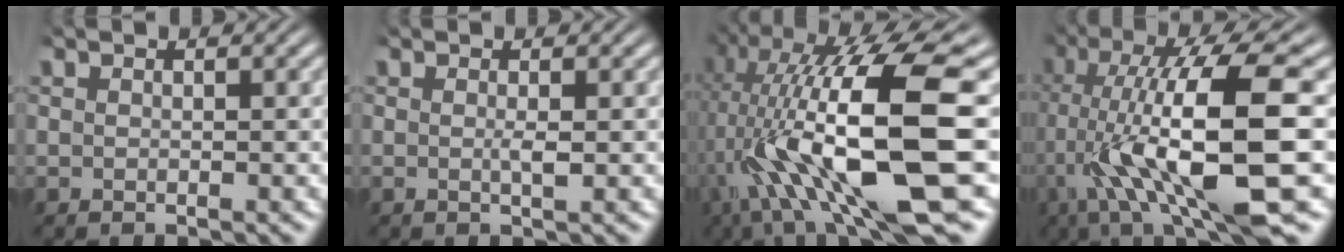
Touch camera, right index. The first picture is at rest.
{"total": 1.0, "force": [0.1, 0.0, 1.0], "torque": [-0.012, 0.001, -0.004]}
{"total": 15.0, "force": [0.1, 6.4, 13.6], "torque": [-0.227, 0.003, 0.000]}
{"total": 12.4, "force": [0.0, 4.4, 11.7], "torque": [-0.198, -0.003, 0.007]}